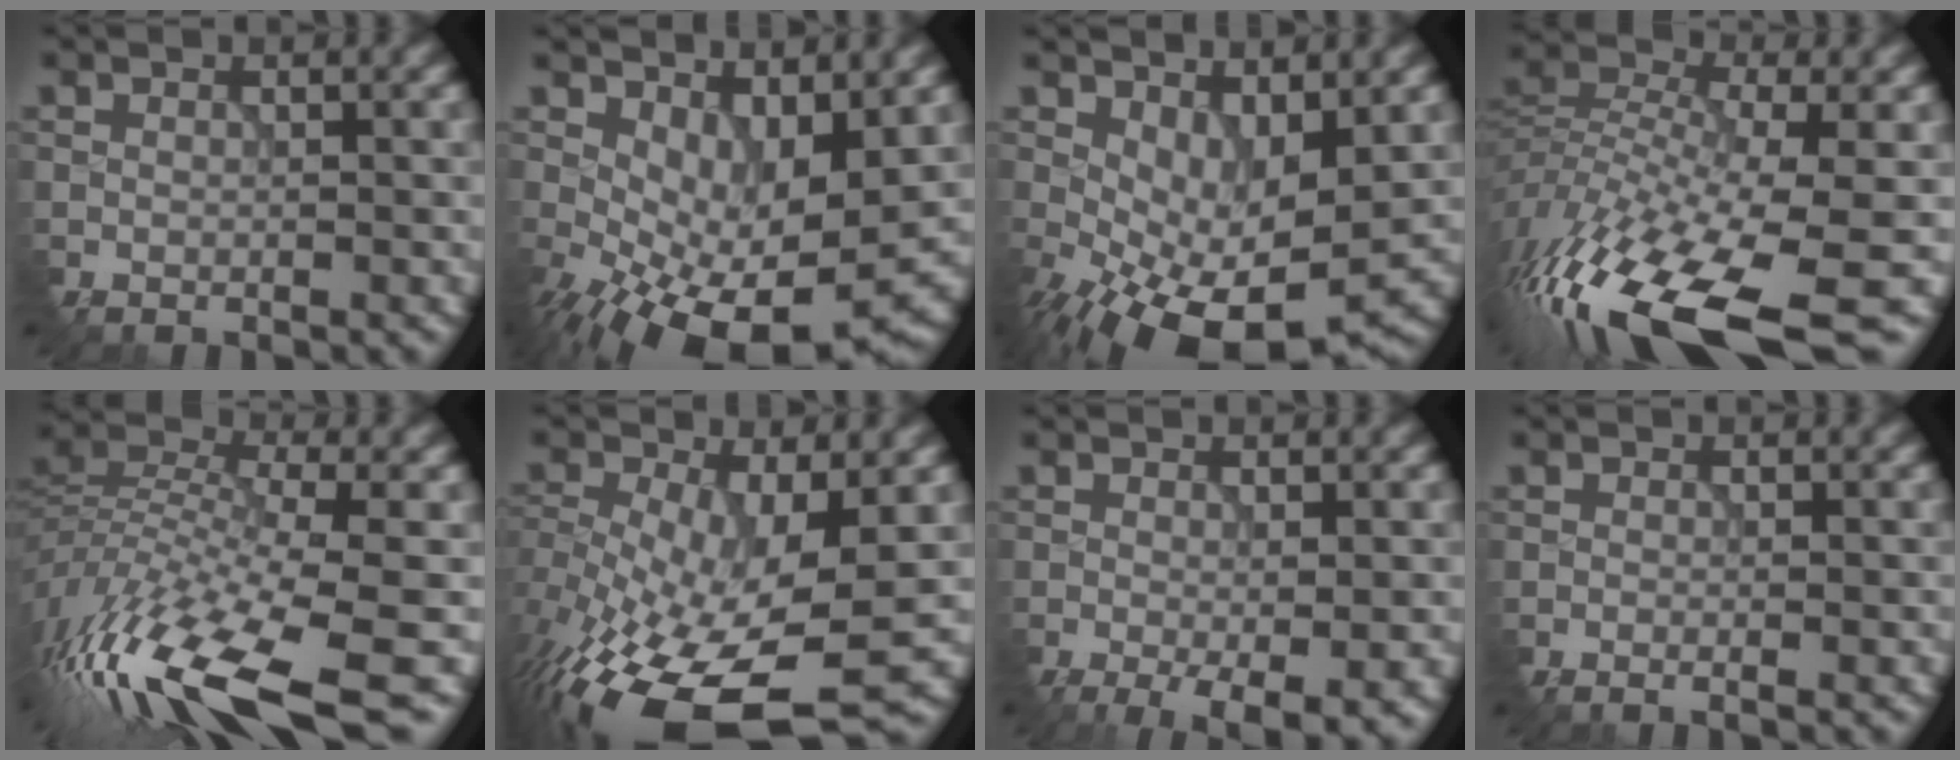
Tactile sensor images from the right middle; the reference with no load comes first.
{"total": 11.0, "force": [-2.2, 5.9, 9.0], "torque": [-0.148, -0.031, -0.016]}
{"total": 9.2, "force": [-2.1, 5.0, 7.5], "torque": [-0.144, -0.026, -0.017]}
{"total": 15.7, "force": [-9.5, 5.0, 11.5], "torque": [-0.259, -0.011, -0.158]}
{"total": 14.1, "force": [-8.4, 4.1, 10.5], "torque": [-0.230, -0.004, -0.146]}
{"total": 15.0, "force": [-6.2, 6.9, 11.7], "torque": [-0.249, -0.030, -0.091]}
{"total": 5.0, "force": [-2.3, 1.7, 4.1], "torque": [-0.072, -0.017, -0.027]}
{"total": 1.2, "force": [-0.7, 0.1, 0.9], "torque": [-0.022, -0.006, -0.013]}